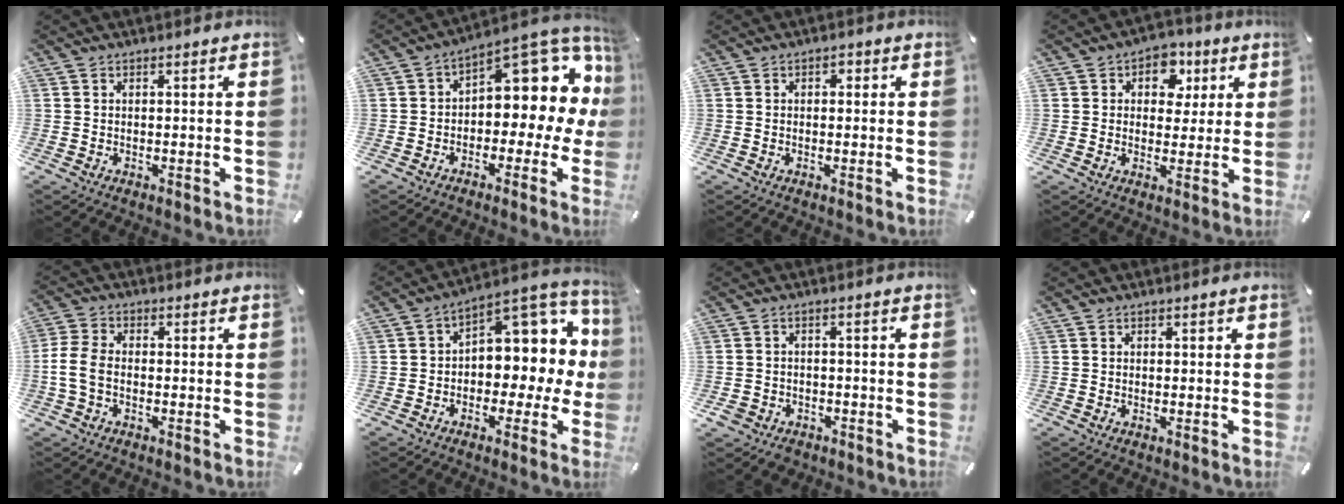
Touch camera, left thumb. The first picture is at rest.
{"total": 11.4, "force": [5.9, 5.9, 7.7], "torque": [-0.090, -0.066, 0.094]}
{"total": 1.2, "force": [-0.1, 1.0, 0.7], "torque": [-0.014, 0.007, -0.004]}
{"total": 7.6, "force": [2.1, 6.4, 3.6], "torque": [-0.033, -0.007, 0.029]}
{"total": 5.9, "force": [-1.7, 3.6, 4.3], "torque": [-0.103, 0.003, -0.037]}
{"total": 9.6, "force": [2.9, 6.8, 6.2], "torque": [-0.077, -0.035, 0.052]}
{"total": 3.6, "force": [-2.1, 2.7, 0.8], "torque": [-0.017, 0.008, -0.043]}
{"total": 0.5, "force": [-0.1, 0.5, 0.2], "torque": [-0.003, 0.004, -0.003]}